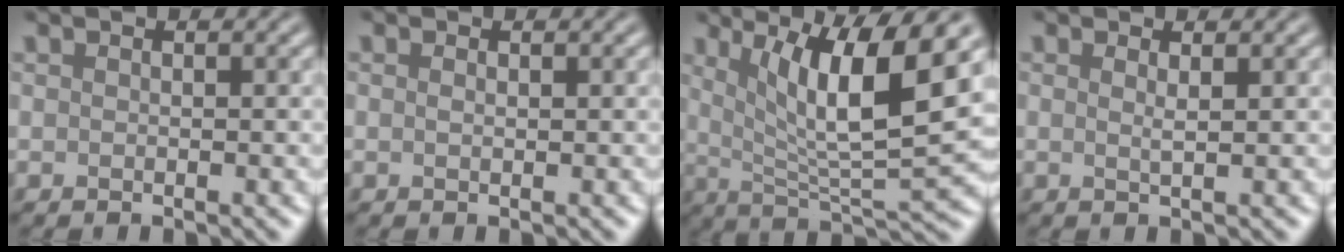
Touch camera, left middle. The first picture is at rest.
{"total": 0.0}
{"total": 9.4, "force": [3.3, 1.9, 8.6], "torque": [-0.138, -0.008, 0.064]}
{"total": 0.9, "force": [0.5, 0.2, 0.7], "torque": [-0.007, -0.002, 0.004]}